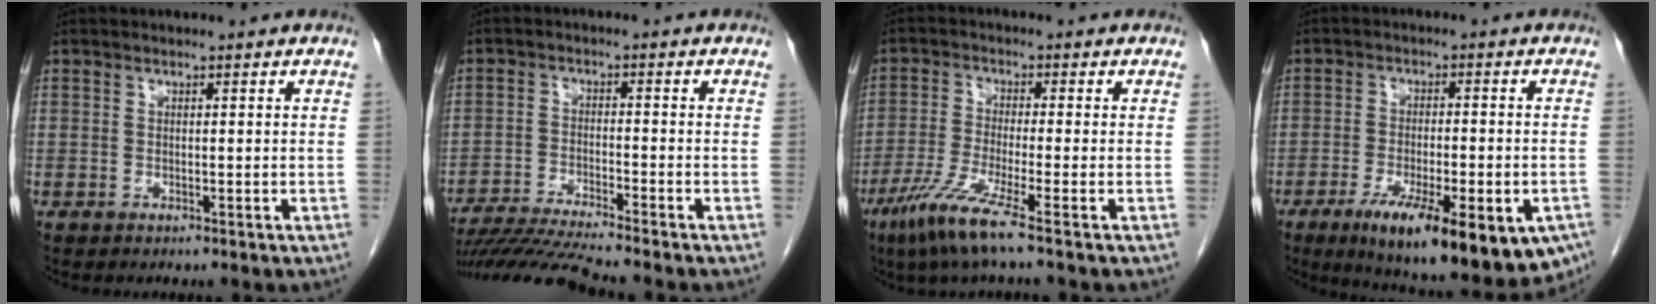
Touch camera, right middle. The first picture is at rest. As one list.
[{"total": 10.3, "force": [-9.4, -1.9, 3.9], "torque": [-0.059, -0.023, -0.165]}, {"total": 7.4, "force": [-4.6, -0.8, 5.6], "torque": [-0.115, -0.025, -0.096]}, {"total": 18.5, "force": [-12.0, 4.9, 13.2], "torque": [-0.143, -0.017, -0.167]}]